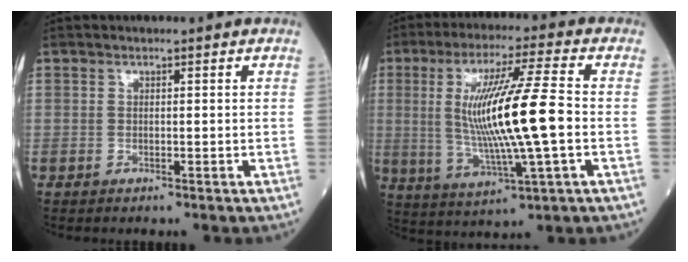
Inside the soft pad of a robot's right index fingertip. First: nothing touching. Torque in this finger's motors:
{"motor_torque": [1.34, -0.80, 0.61, 0.21]}